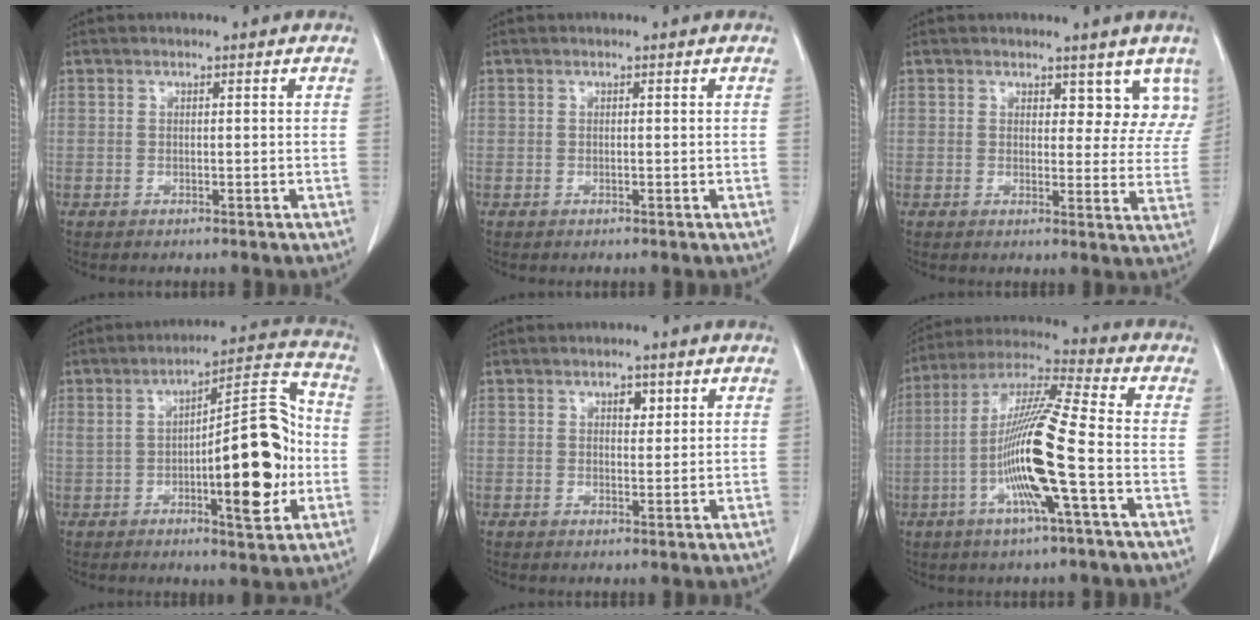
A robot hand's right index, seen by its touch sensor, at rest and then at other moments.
{"total": 0.0}
{"total": 6.6, "force": [5.1, 3.4, 2.5], "torque": [0.001, -0.013, 0.046]}
{"total": 14.6, "force": [-1.7, 3.3, 14.1], "torque": [-0.201, 0.025, -0.018]}
{"total": 2.0, "force": [0.9, 1.1, 1.3], "torque": [-0.015, -0.001, 0.013]}
{"total": 14.8, "force": [-3.9, -0.3, 14.2], "torque": [-0.282, -0.003, -0.084]}